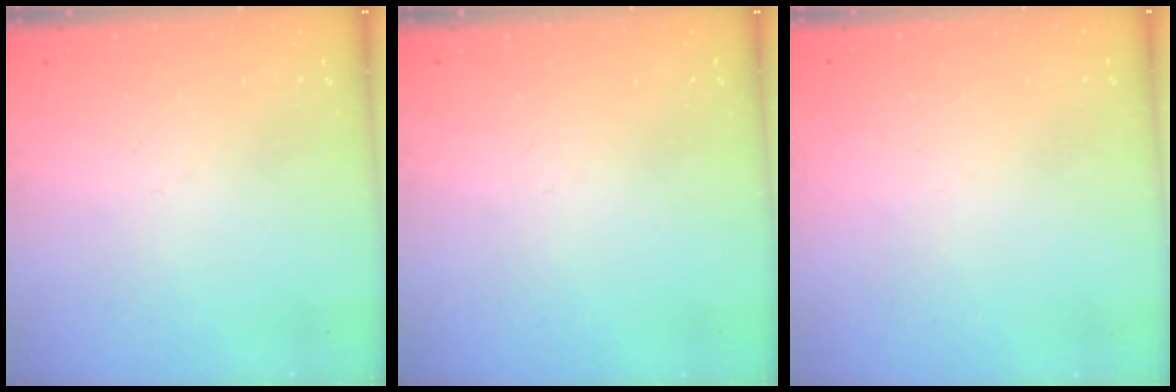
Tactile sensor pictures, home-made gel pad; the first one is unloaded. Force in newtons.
{"total": 0.0}
{"total": 2.2, "press": 2.2, "slide": 0.1}